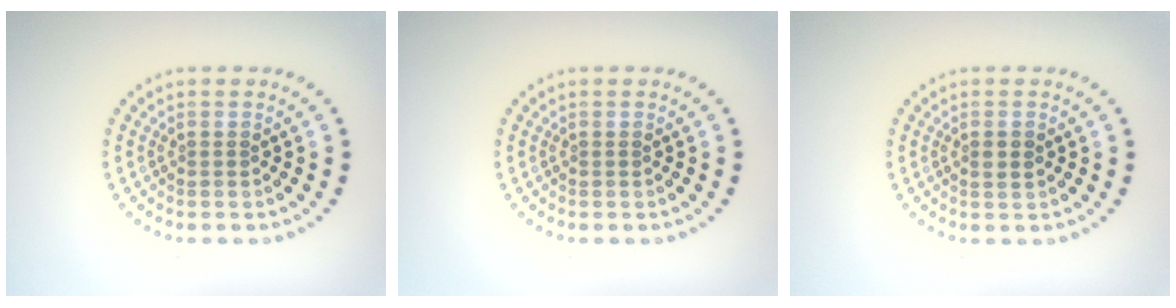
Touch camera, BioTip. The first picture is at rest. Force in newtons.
{"total": 0.0}
{"total": 1.1, "press": 1.1, "slide": 0.3}